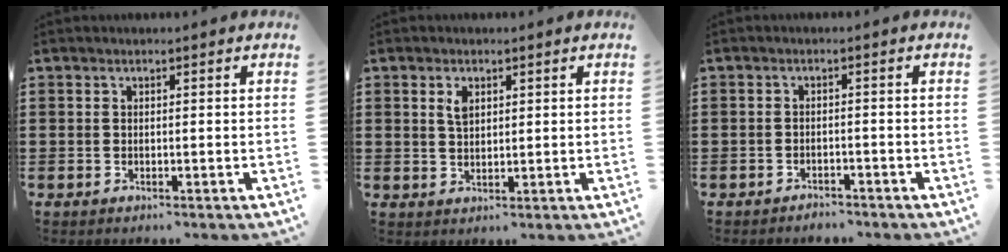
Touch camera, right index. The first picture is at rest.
{"total": 2.4, "force": [1.1, 1.3, 1.7], "torque": [-0.038, 0.004, 0.020]}
{"total": 1.6, "force": [-1.6, 0.2, -0.1], "torque": [-0.005, 0.001, -0.035]}